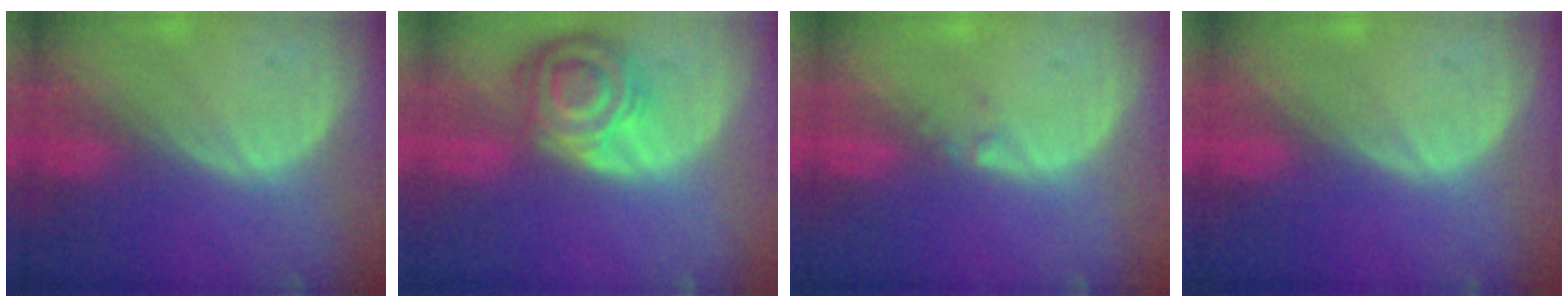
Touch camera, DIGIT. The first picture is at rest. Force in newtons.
{"total": 8.4, "press": 7.4, "slide": 3.9}
{"total": 0.7, "press": 0.6, "slide": 0.4}
{"total": 0.0}